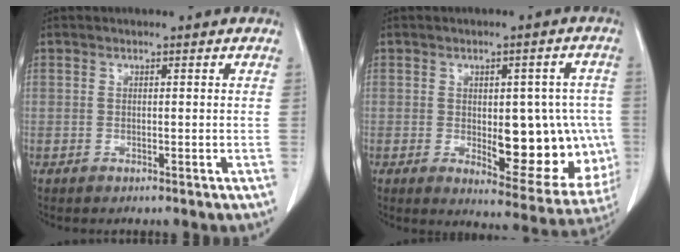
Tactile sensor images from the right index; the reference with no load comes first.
{"total": 15.4, "force": [-1.6, 6.5, 13.9], "torque": [-0.154, 0.005, 0.002]}